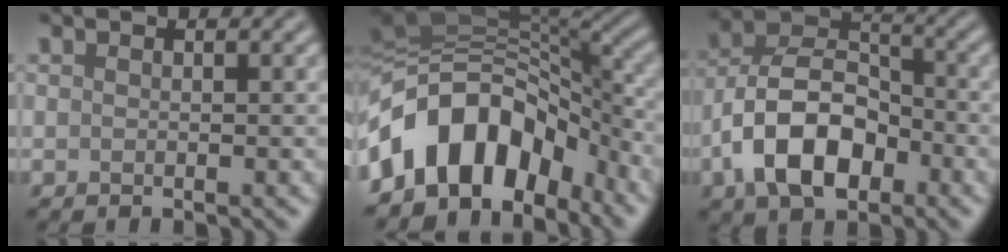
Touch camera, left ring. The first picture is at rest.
{"total": 11.9, "force": [-4.8, 7.8, 7.5], "torque": [-0.119, 0.027, -0.102]}
{"total": 8.9, "force": [-3.4, 5.4, 6.3], "torque": [-0.117, 0.009, -0.072]}